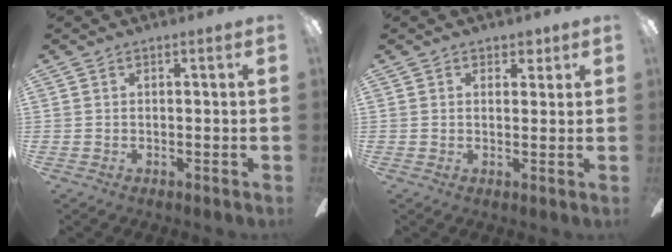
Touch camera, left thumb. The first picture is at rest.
{"total": 2.8, "force": [1.9, 1.8, 0.8], "torque": [-0.004, -0.002, 0.033]}